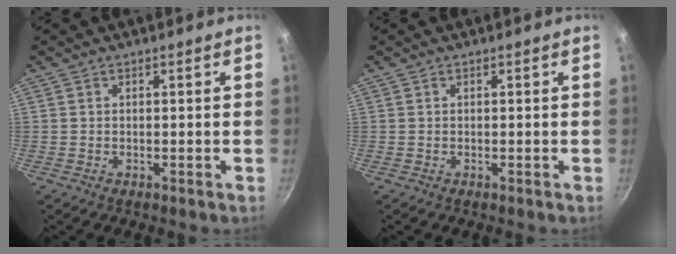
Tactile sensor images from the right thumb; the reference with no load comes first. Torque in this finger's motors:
{"motor_torque": [-0.01, 0.01, -0.05, 0.05, 0.00]}